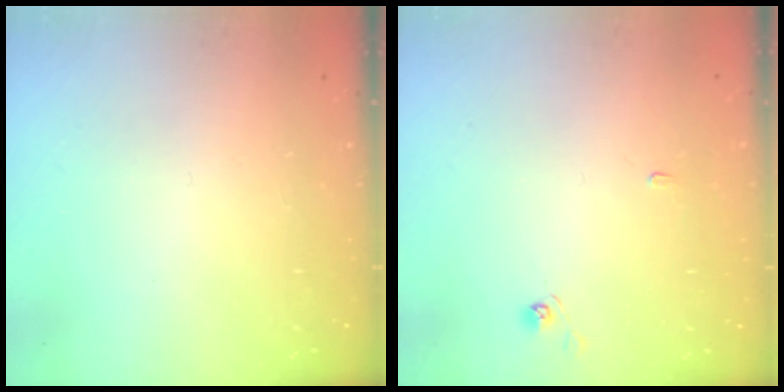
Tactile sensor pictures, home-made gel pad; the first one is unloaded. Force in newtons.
{"total": 2.0, "press": 2.0, "slide": 0.2}